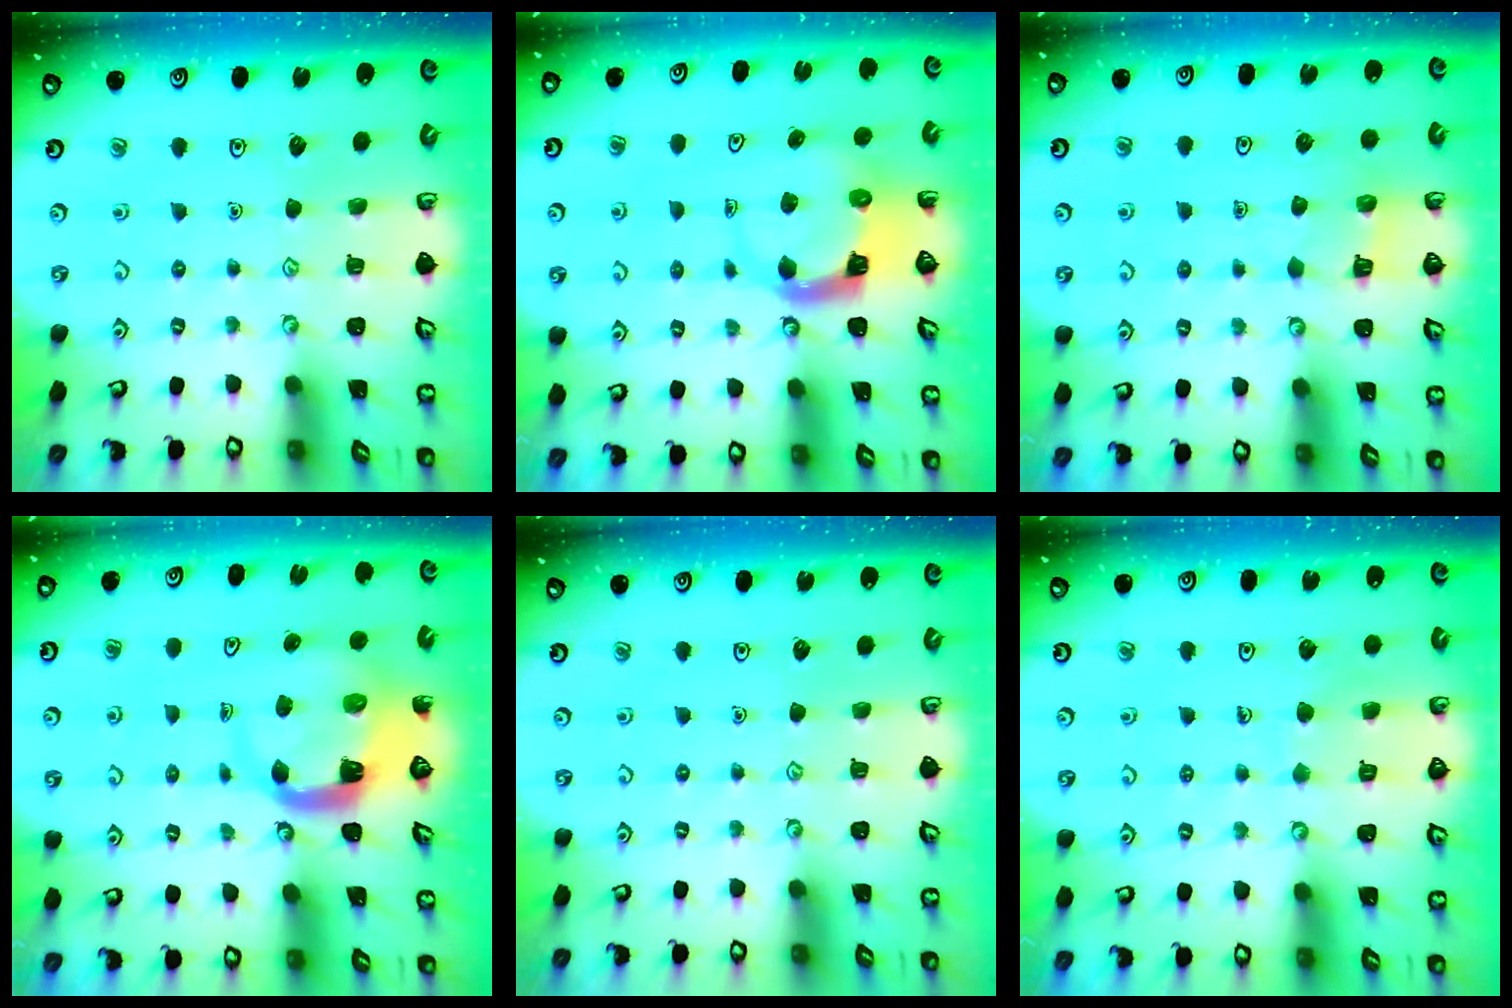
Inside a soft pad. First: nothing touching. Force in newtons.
{"total": 4.1, "press": 4.1, "slide": 0.3}
{"total": 4.1, "press": 4.1, "slide": 0.4}
{"total": 5.6, "press": 5.5, "slide": 0.9}
{"total": 0.0}
{"total": 5.5, "press": 5.5, "slide": 0.6}